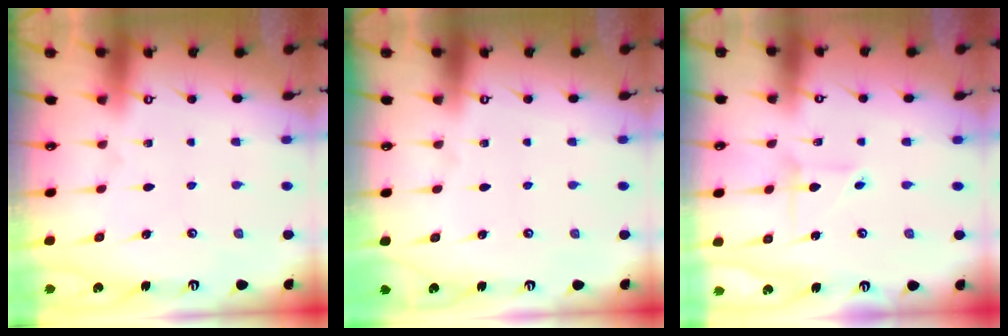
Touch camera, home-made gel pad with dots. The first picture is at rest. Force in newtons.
{"total": 0.0}
{"total": 2.7, "press": 2.7, "slide": 0.2}